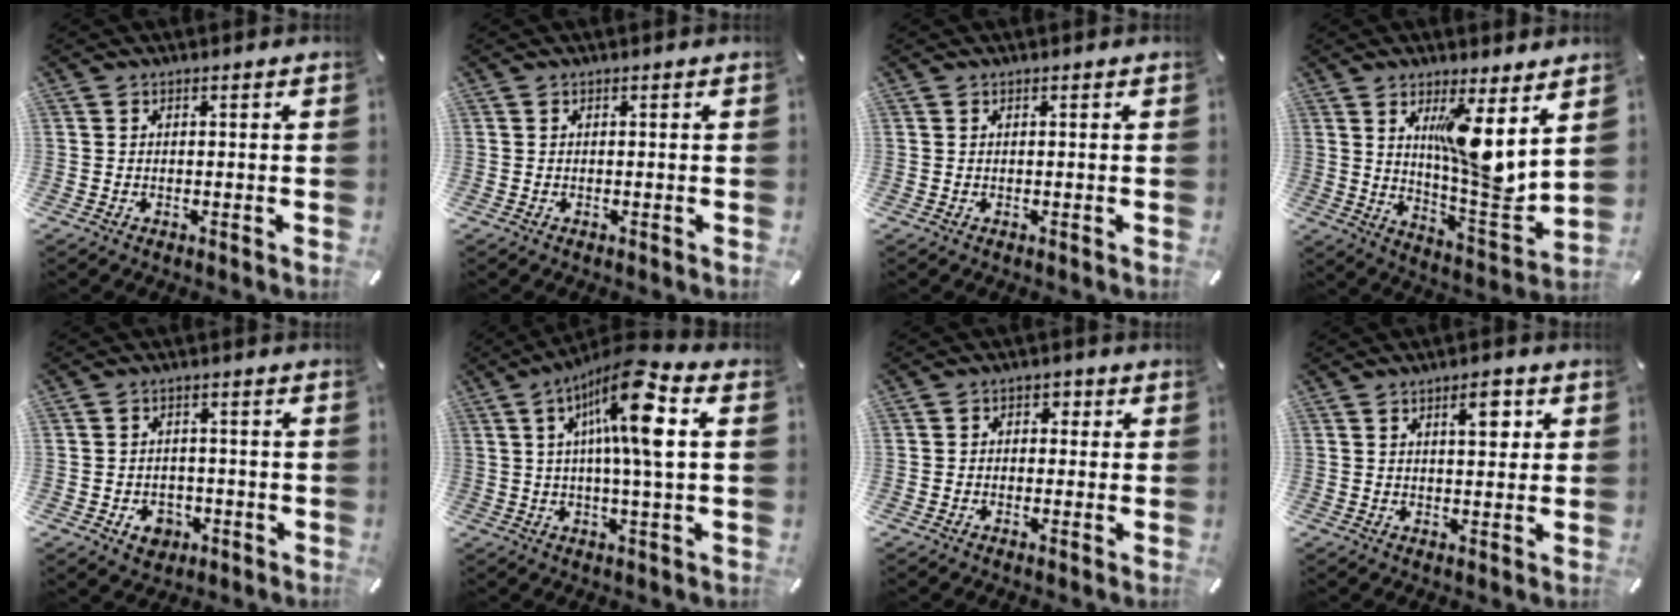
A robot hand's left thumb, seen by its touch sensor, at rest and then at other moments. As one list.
[{"total": 0.0}, {"total": 0.0}, {"total": 12.8, "force": [5.4, 3.2, 11.1], "torque": [-0.165, -0.049, 0.090]}, {"total": 5.5, "force": [-2.3, 4.5, 2.1], "torque": [-0.030, 0.012, -0.041]}, {"total": 15.7, "force": [4.7, 3.2, 14.7], "torque": [-0.264, -0.001, 0.070]}, {"total": 2.6, "force": [-1.2, 2.2, 0.9], "torque": [-0.015, 0.015, -0.026]}, {"total": 5.8, "force": [2.2, 2.5, 4.7], "torque": [-0.060, -0.008, 0.026]}]